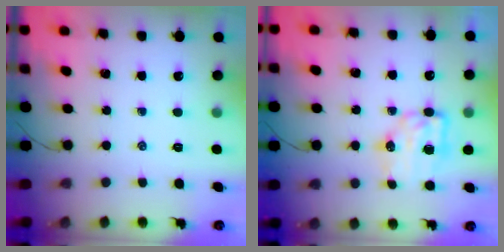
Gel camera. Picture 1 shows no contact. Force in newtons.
{"total": 8.0, "press": 7.9, "slide": 0.8}